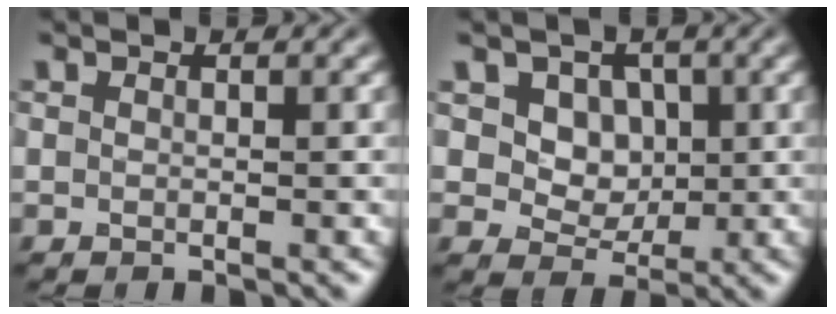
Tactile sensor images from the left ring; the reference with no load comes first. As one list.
[{"total": 6.1, "force": [2.1, 4.8, 3.0], "torque": [-0.067, -0.001, 0.035]}]